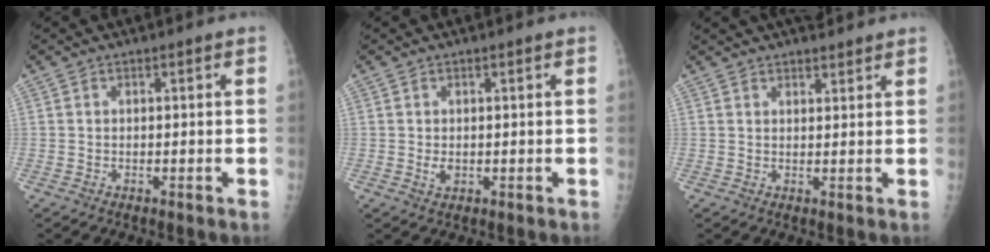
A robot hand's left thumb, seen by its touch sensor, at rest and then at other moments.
{"total": 1.7, "force": [0.0, 1.0, 1.4], "torque": [-0.018, -0.004, 0.005]}
{"total": 6.1, "force": [5.1, 1.7, 2.8], "torque": [-0.019, 0.001, 0.078]}